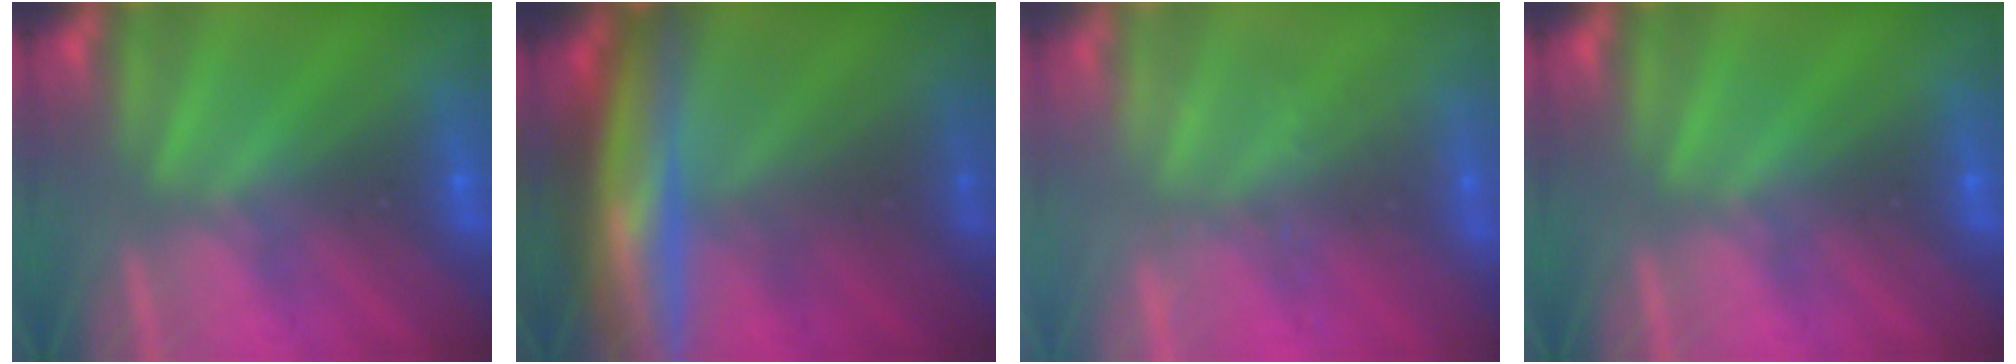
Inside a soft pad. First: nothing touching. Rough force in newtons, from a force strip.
{"total": 7.0}
{"total": 2.3}
{"total": 0.0}